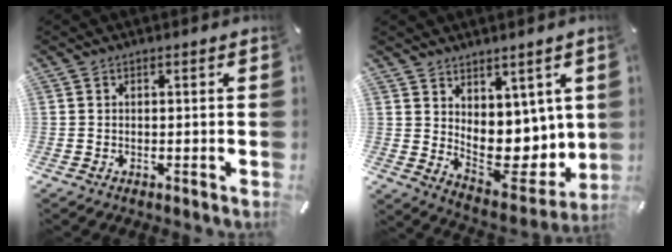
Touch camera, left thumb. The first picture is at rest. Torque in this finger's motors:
{"motor_torque": [1.69, 1.61, 0.32, -0.19, 0.22]}